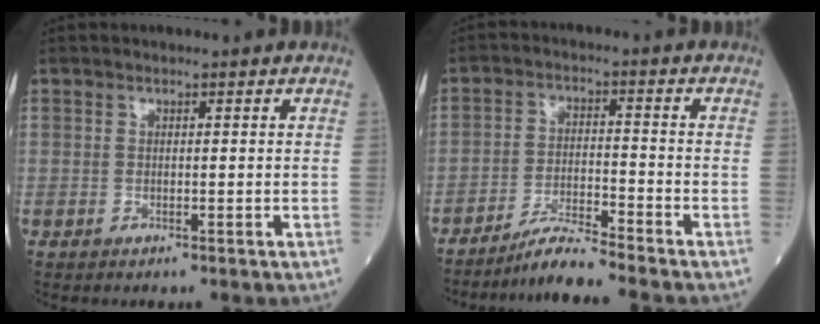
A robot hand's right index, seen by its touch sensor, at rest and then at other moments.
{"total": 5.8, "force": [-5.4, -1.4, 1.8], "torque": [-0.032, -0.019, -0.099]}